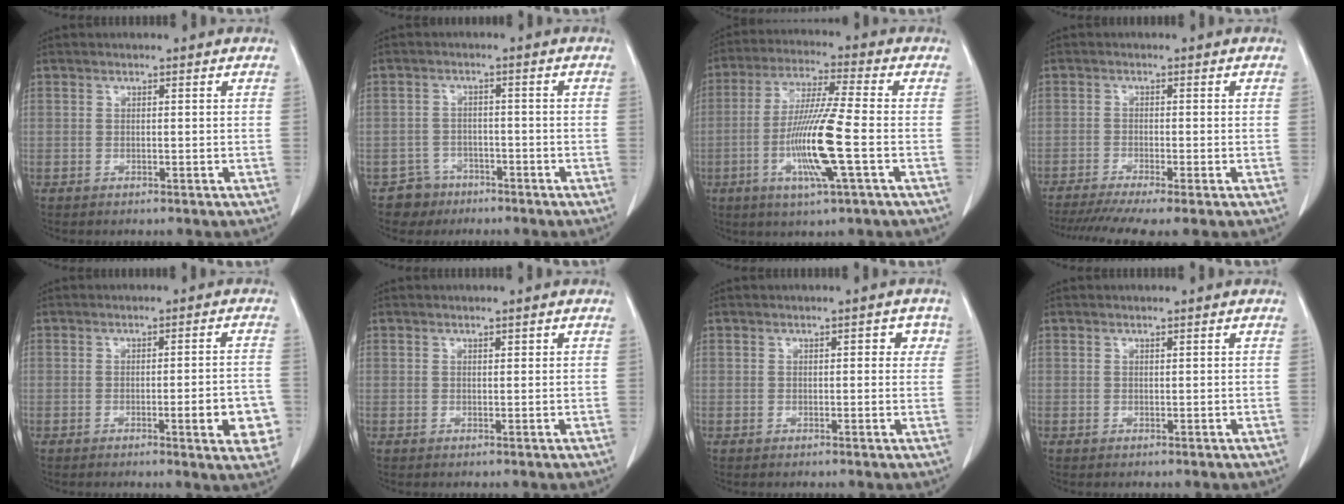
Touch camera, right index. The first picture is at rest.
{"total": 4.0, "force": [-2.6, 2.9, -0.7], "torque": [0.018, 0.013, -0.041]}
{"total": 12.2, "force": [-3.2, -0.4, 11.8], "torque": [-0.236, -0.015, -0.068]}
{"total": 9.4, "force": [-7.4, 0.1, 5.8], "torque": [-0.085, -0.014, -0.118]}
{"total": 7.2, "force": [-2.5, 1.0, 6.7], "torque": [-0.073, -0.002, -0.029]}
{"total": 0.9, "force": [0.6, 0.5, 0.5], "torque": [-0.003, -0.004, 0.007]}
{"total": 2.5, "force": [0.8, 1.4, 1.9], "torque": [-0.017, 0.013, 0.005]}
{"total": 0.0}